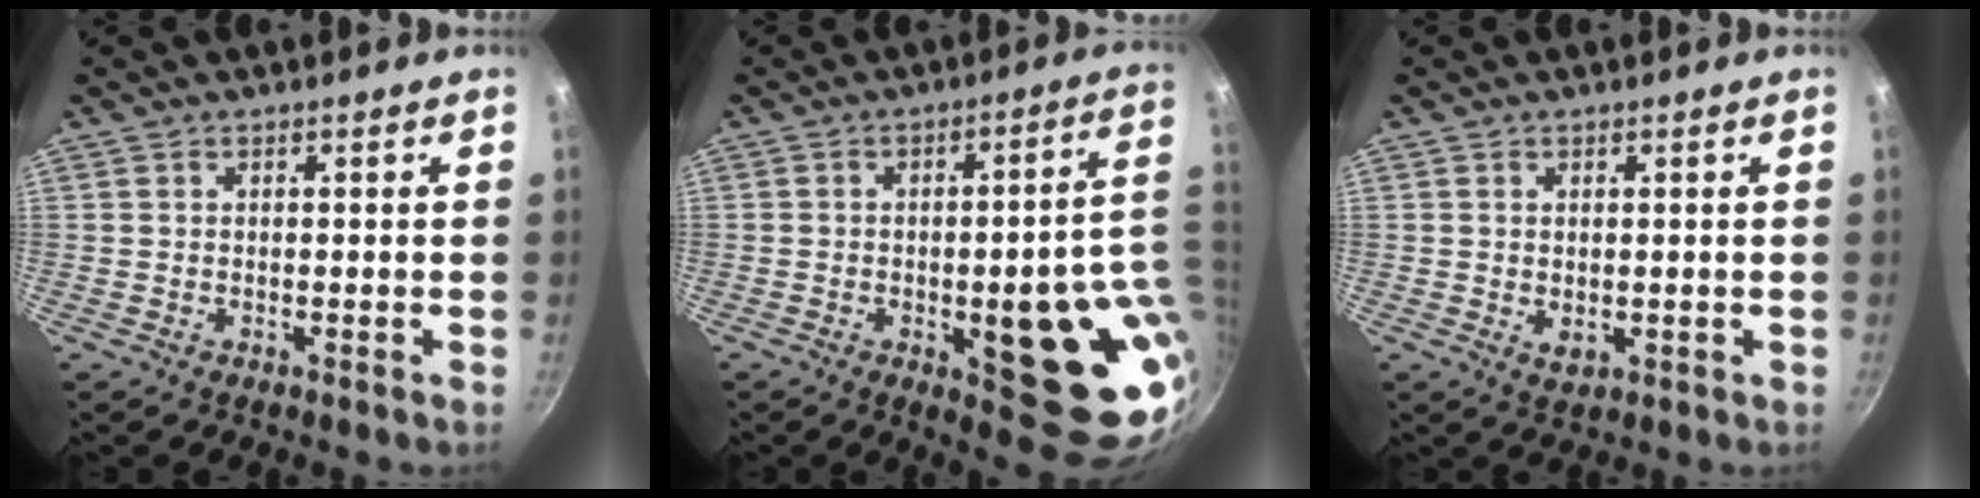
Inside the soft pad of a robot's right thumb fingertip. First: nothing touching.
{"total": 21.3, "force": [-3.3, 7.3, 19.7], "torque": [-0.187, 0.001, -0.037]}
{"total": 2.2, "force": [0.1, 1.5, 1.6], "torque": [-0.025, -0.006, 0.005]}